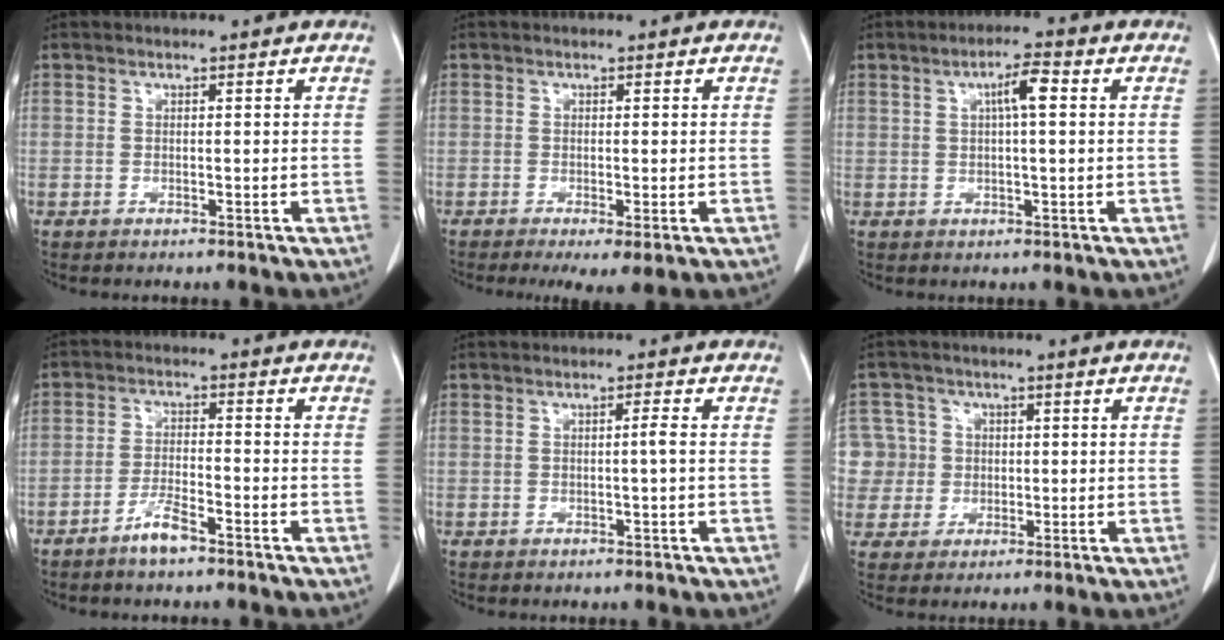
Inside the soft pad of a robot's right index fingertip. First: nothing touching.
{"total": 4.3, "force": [-2.4, 0.8, 3.5], "torque": [-0.050, -0.016, -0.035]}
{"total": 4.0, "force": [0.9, 0.5, 3.9], "torque": [-0.068, 0.010, 0.014]}
{"total": 4.2, "force": [-3.2, 0.6, 2.7], "torque": [-0.053, -0.001, -0.059]}
{"total": 1.2, "force": [-0.2, -0.3, 1.1], "torque": [-0.017, 0.001, -0.003]}
{"total": 8.0, "force": [0.5, 8.0, 0.3], "torque": [-0.013, 0.036, 0.021]}